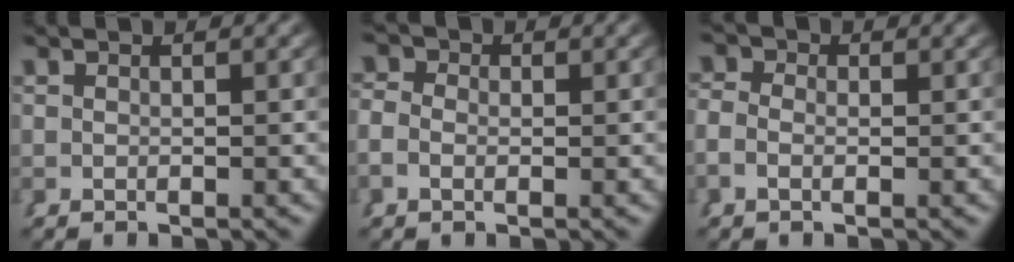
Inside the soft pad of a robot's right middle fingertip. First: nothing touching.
{"total": 1.9, "force": [0.0, 1.6, 0.9], "torque": [-0.016, 0.002, -0.011]}
{"total": 1.6, "force": [-0.1, 1.3, 0.9], "torque": [-0.020, -0.001, -0.011]}